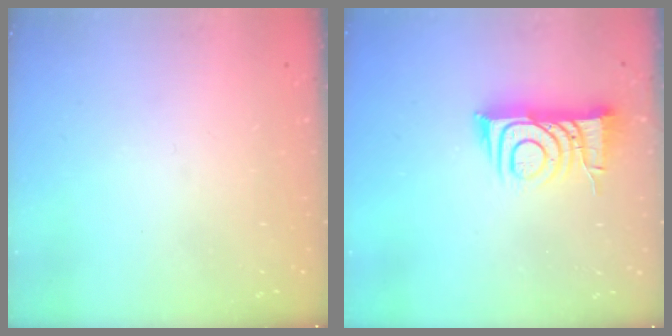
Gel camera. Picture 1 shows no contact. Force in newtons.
{"total": 9.8, "press": 9.7, "slide": 1.0}